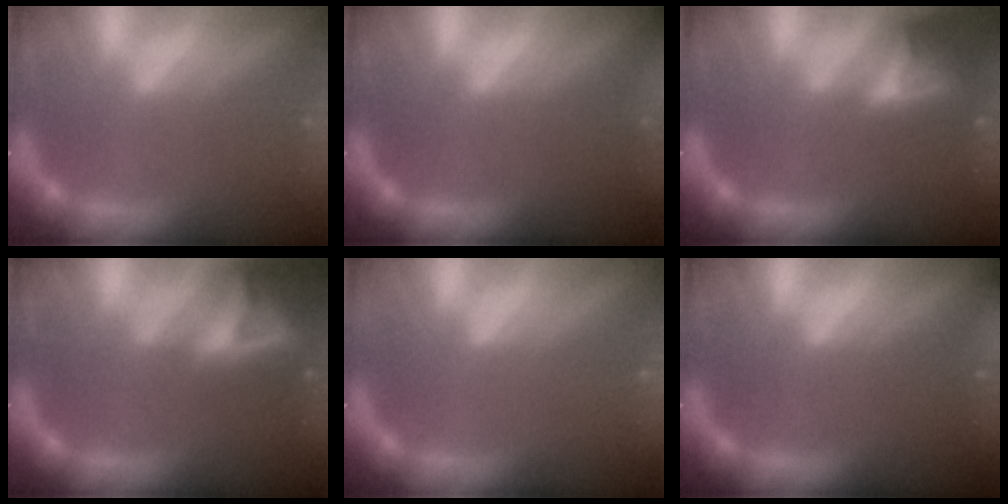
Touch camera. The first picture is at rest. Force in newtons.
{"total": 7.5}
{"total": 6.0}
{"total": 9.4}
{"total": 0.0}
{"total": 5.5}